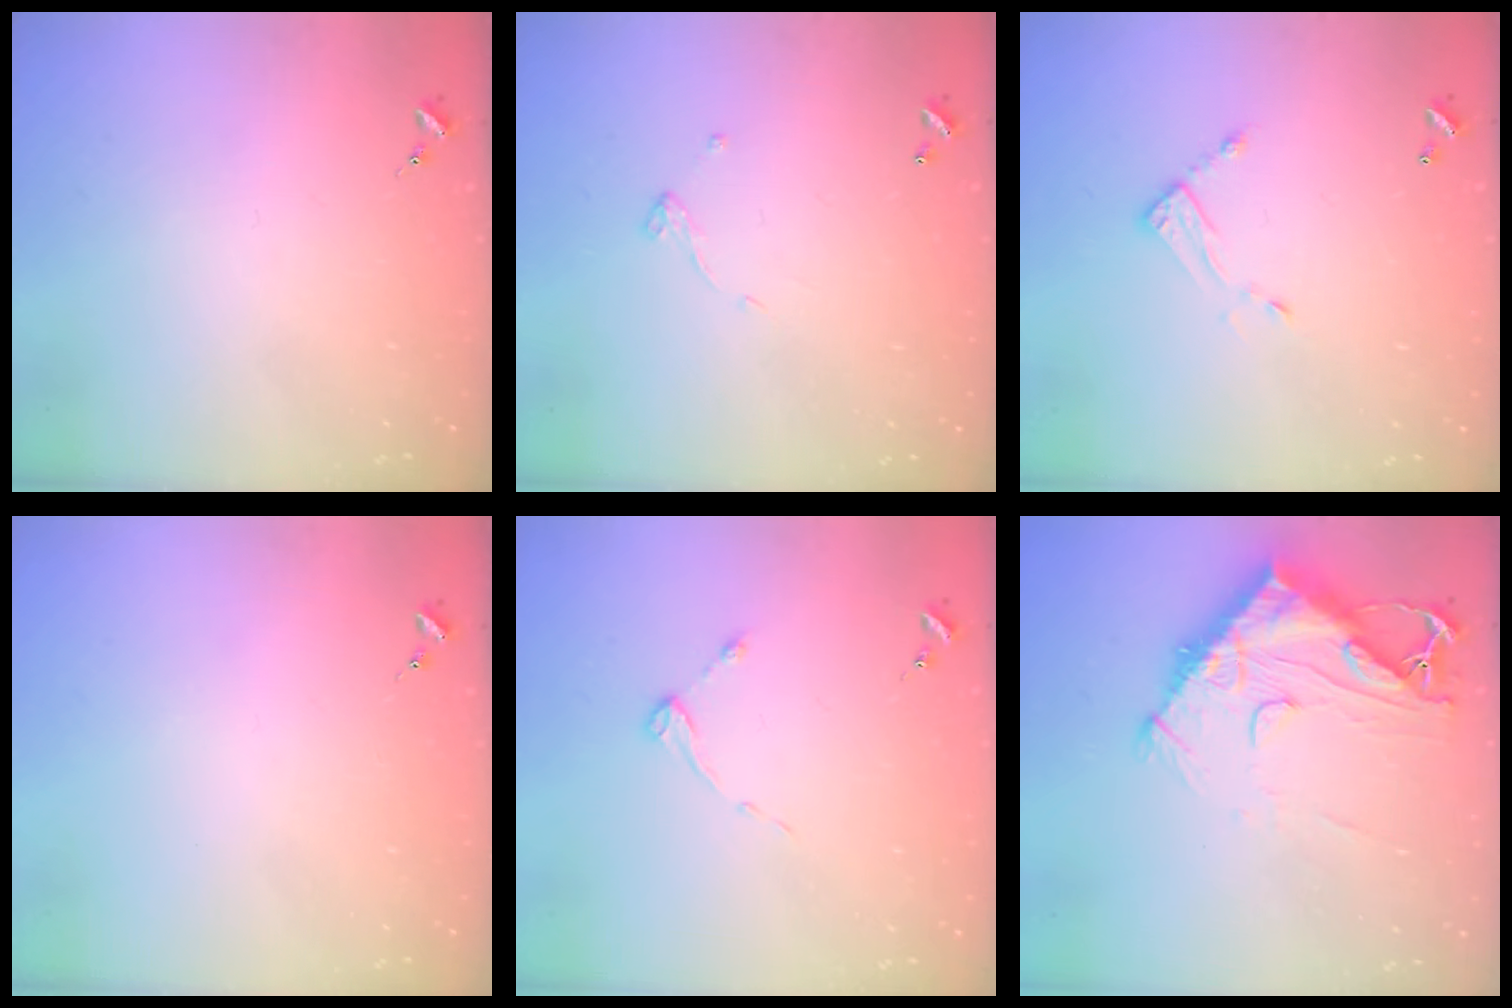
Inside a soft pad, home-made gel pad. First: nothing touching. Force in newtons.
{"total": 4.9, "press": 4.9, "slide": 0.2}
{"total": 7.2, "press": 7.2, "slide": 0.3}
{"total": 0.0}
{"total": 3.0, "press": 3.0, "slide": 0.4}
{"total": 14.7, "press": 14.6, "slide": 1.5}